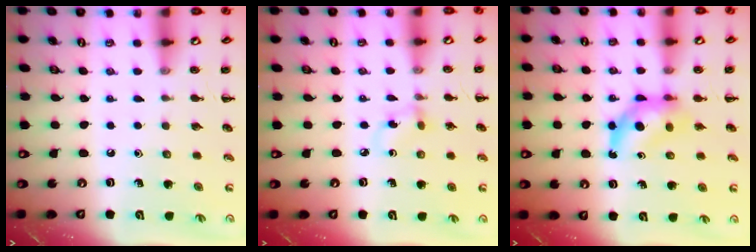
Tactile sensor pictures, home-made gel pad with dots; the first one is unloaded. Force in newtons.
{"total": 4.4, "press": 4.1, "slide": 1.7}
{"total": 6.1, "press": 6.0, "slide": 1.1}